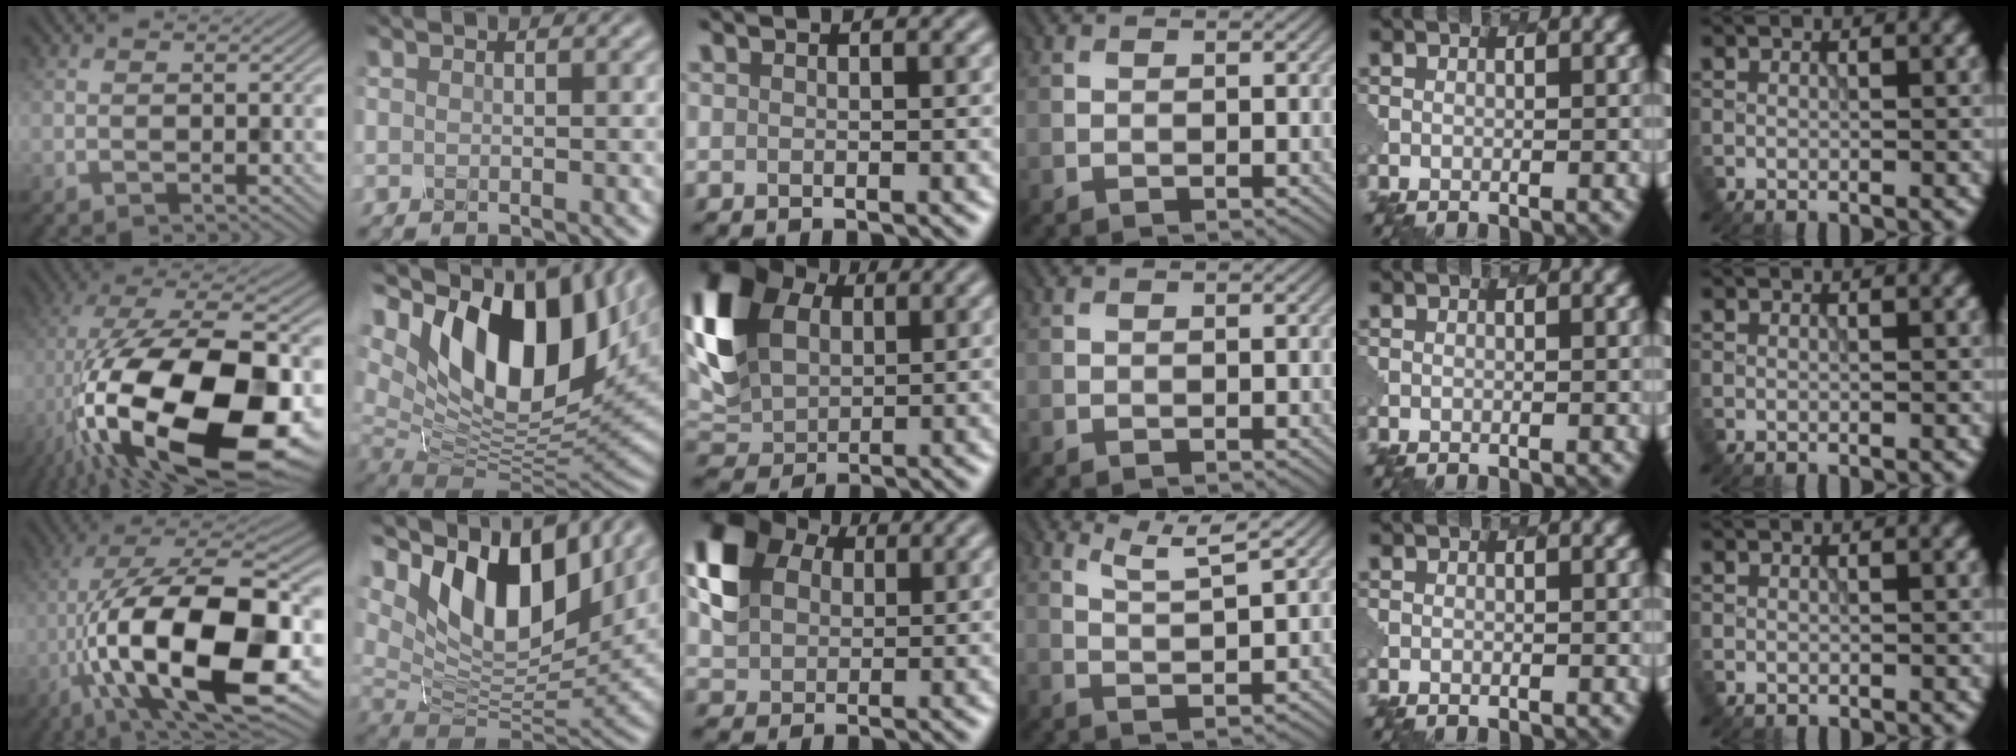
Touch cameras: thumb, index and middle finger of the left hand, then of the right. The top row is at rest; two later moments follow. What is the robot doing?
{"motion": "dispense", "object": "toothpaste"}